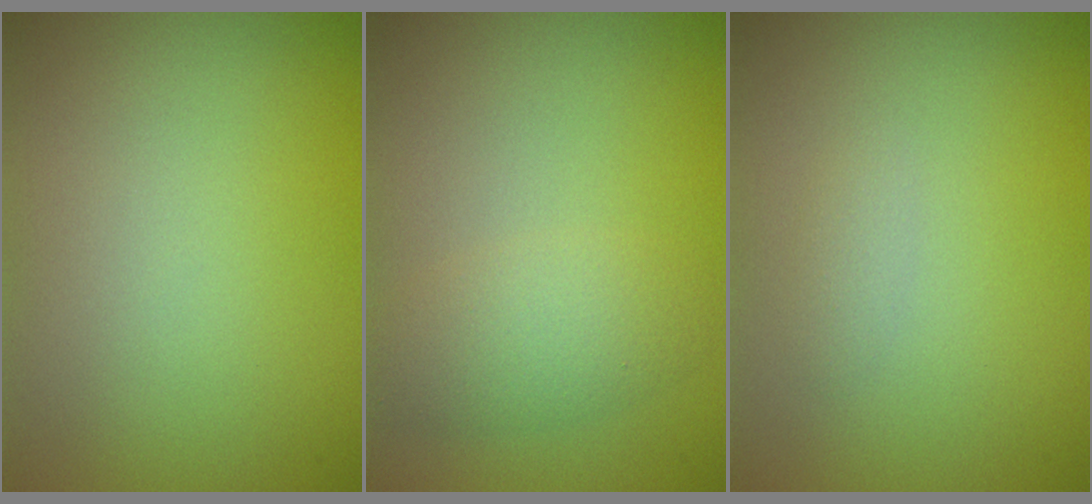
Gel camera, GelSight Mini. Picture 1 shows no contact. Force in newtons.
{"total": 2.7, "press": 2.7, "slide": 0.1}
{"total": 0.7, "press": 0.7, "slide": 0.1}